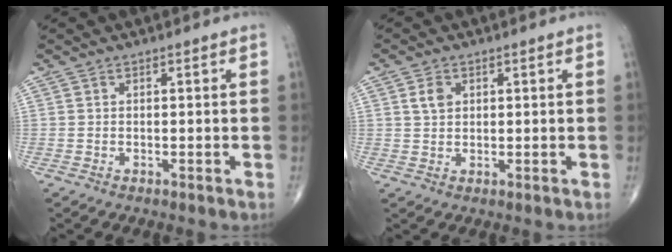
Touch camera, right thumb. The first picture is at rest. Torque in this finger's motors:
{"motor_torque": [-0.25, 0.25, 0.18, -0.02, 0.01]}